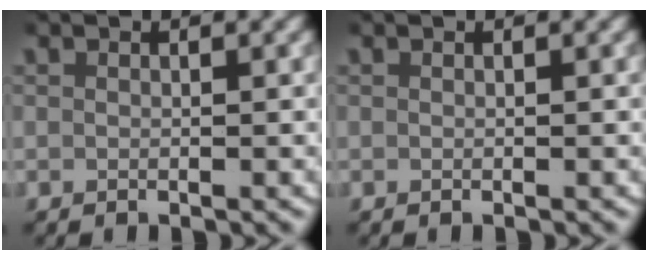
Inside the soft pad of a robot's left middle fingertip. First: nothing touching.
{"total": 0.0}